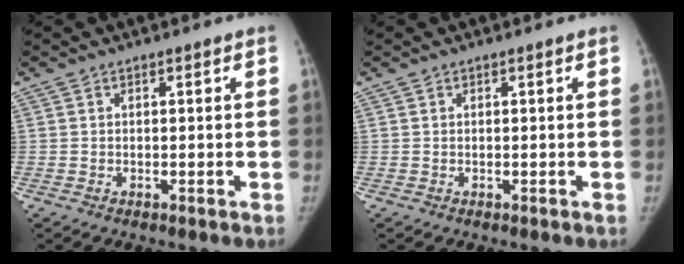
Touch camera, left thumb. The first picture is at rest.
{"total": 0.0}